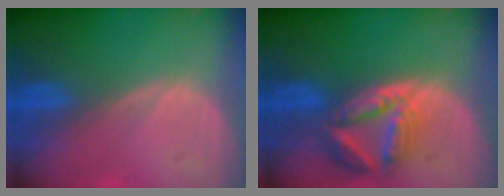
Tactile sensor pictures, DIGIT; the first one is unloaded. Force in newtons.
{"total": 8.0, "press": 7.0, "slide": 3.8}